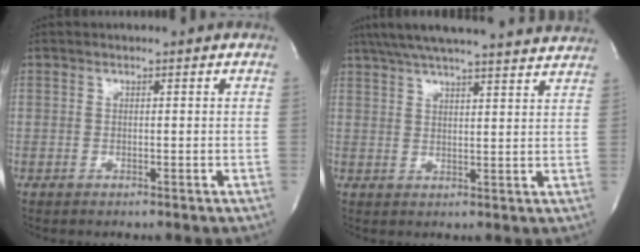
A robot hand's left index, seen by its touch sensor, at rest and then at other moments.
{"total": 22.8, "force": [20.6, 1.5, 9.5], "torque": [-0.159, 0.017, 0.272]}